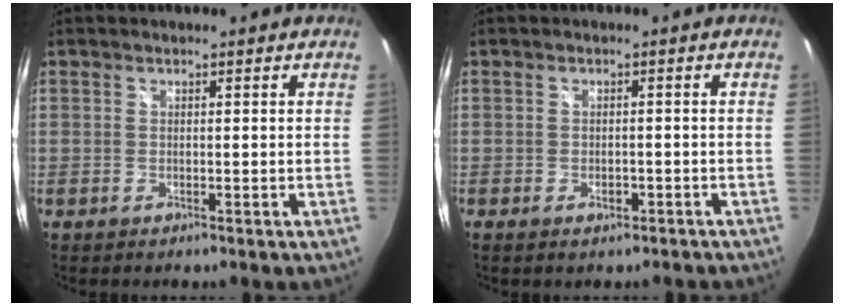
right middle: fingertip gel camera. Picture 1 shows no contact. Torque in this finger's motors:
{"motor_torque": [1.08, -1.06, 0.05, 0.06]}